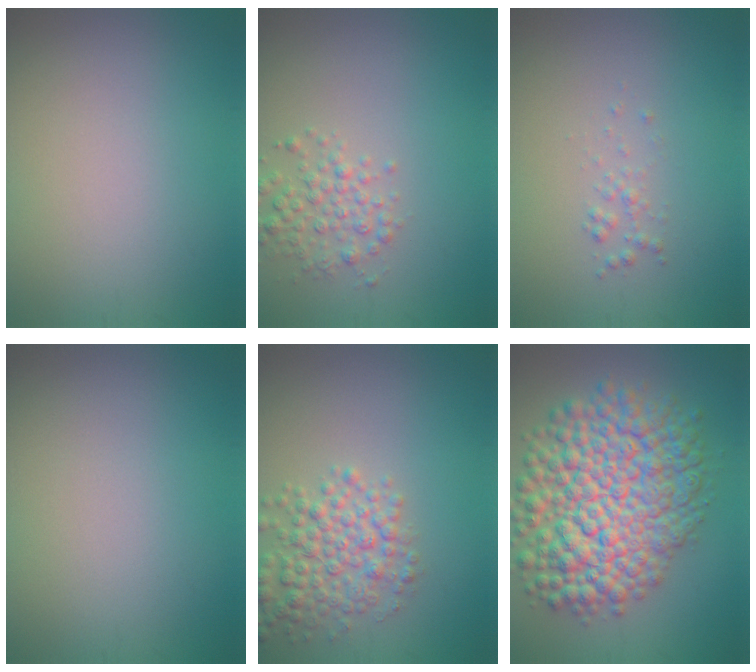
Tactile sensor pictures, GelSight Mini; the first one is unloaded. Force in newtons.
{"total": 2.7, "press": 2.7, "slide": 0.1}
{"total": 0.9, "press": 0.9, "slide": 0.0}
{"total": 0.0}
{"total": 4.5, "press": 4.5, "slide": 0.1}
{"total": 12.3, "press": 12.3, "slide": 0.3}